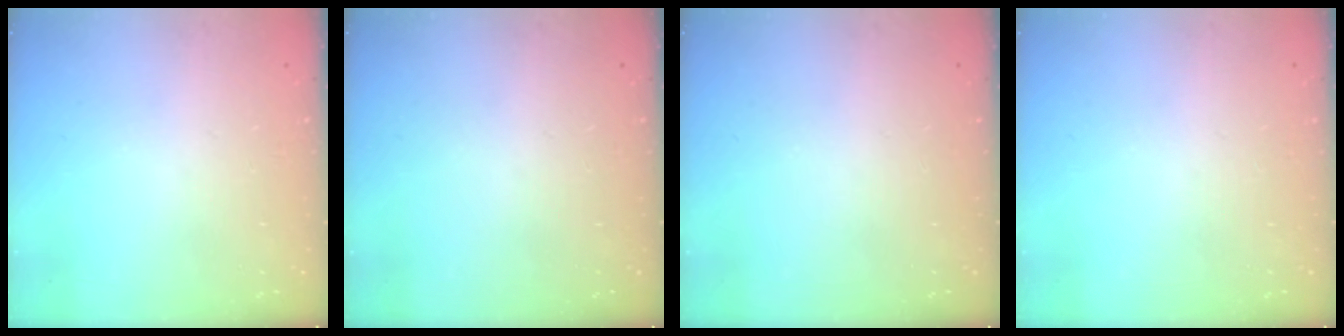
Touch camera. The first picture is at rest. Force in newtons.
{"total": 0.0}
{"total": 0.0}
{"total": 0.0}